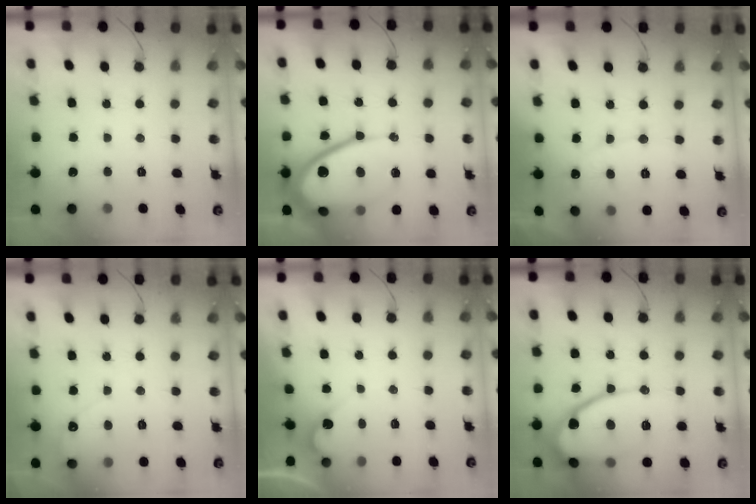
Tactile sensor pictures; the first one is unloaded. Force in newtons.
{"total": 21.0, "press": 20.9, "slide": 2.0}
{"total": 6.3, "press": 6.3, "slide": 0.2}
{"total": 2.6, "press": 2.6, "slide": 0.2}
{"total": 2.7, "press": 2.7, "slide": 0.2}
{"total": 14.1, "press": 14.0, "slide": 1.7}